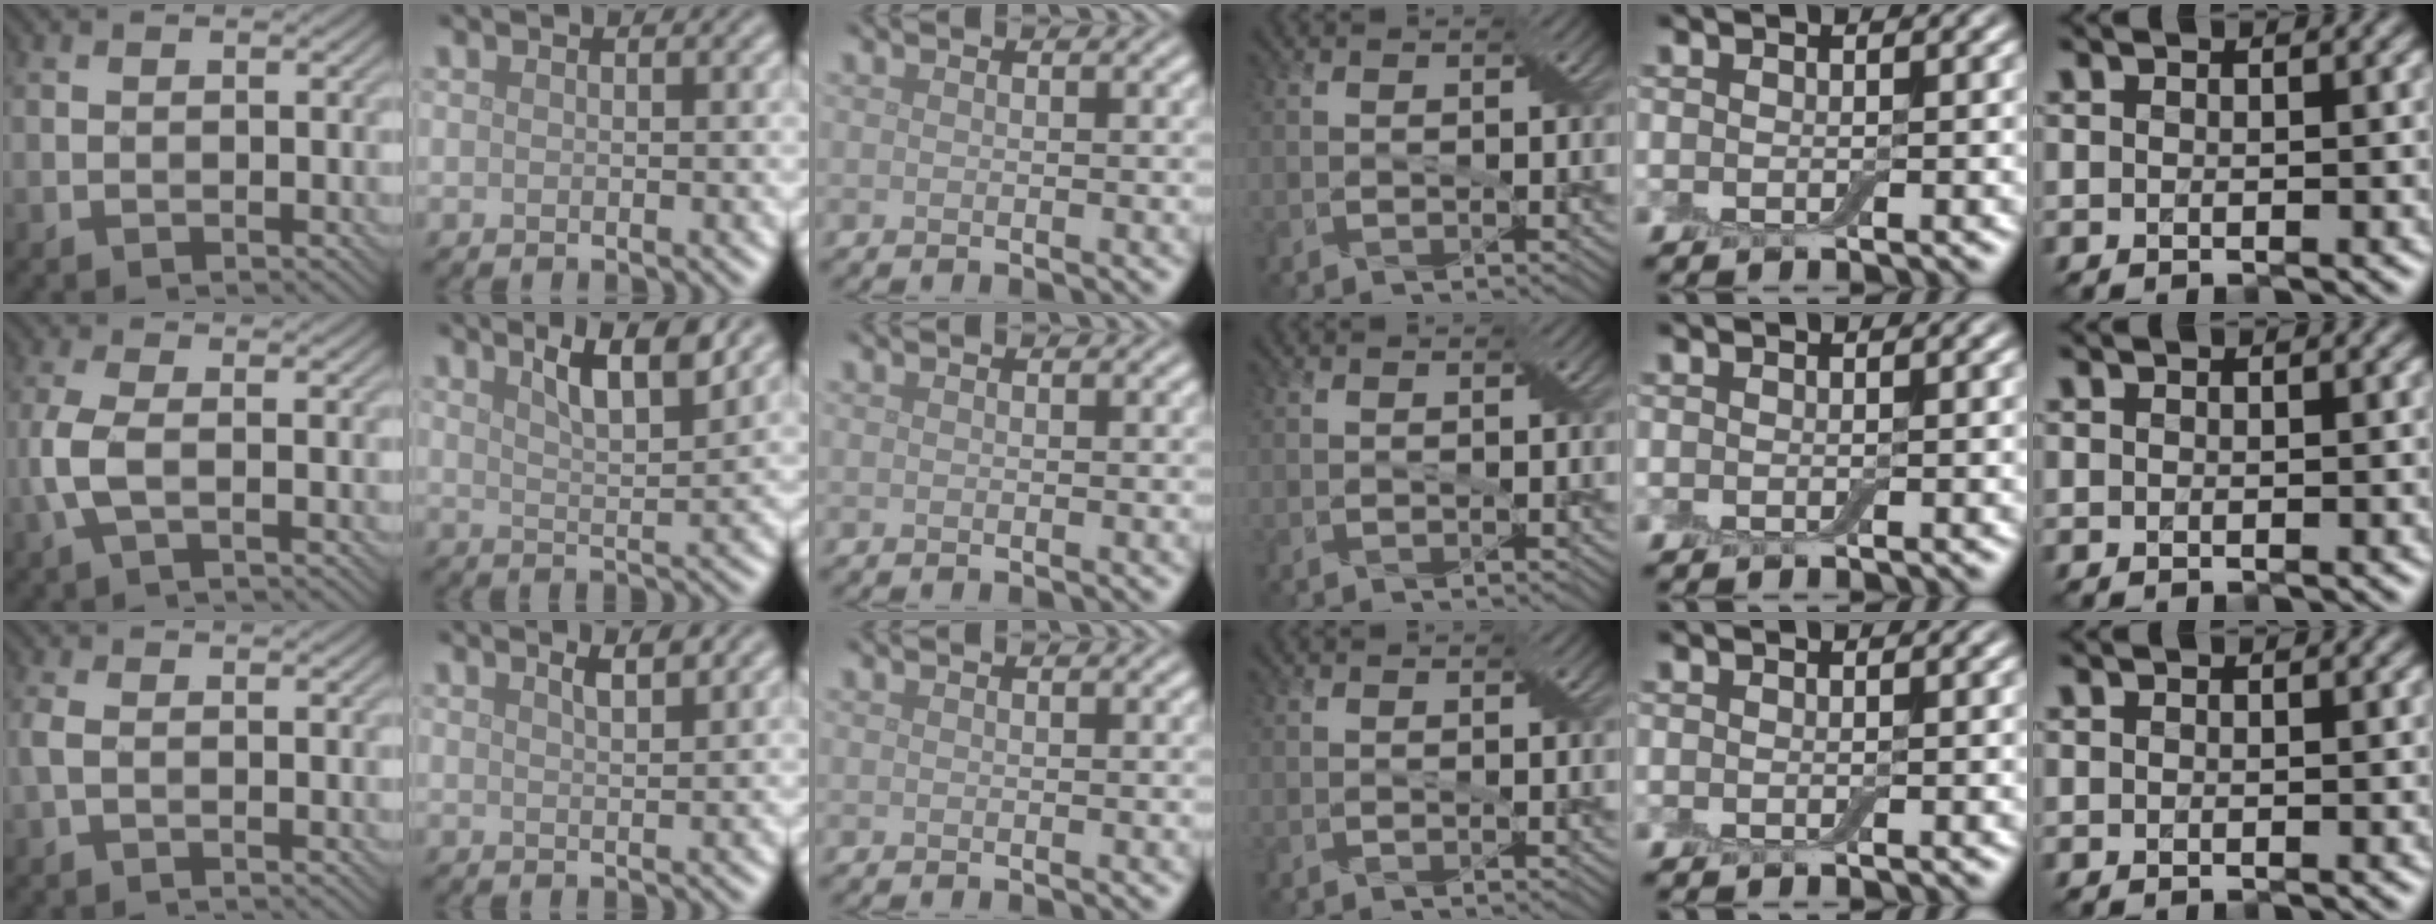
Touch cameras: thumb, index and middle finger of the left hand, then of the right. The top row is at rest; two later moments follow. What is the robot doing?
{"motion": "insert", "object": "box of matches"}